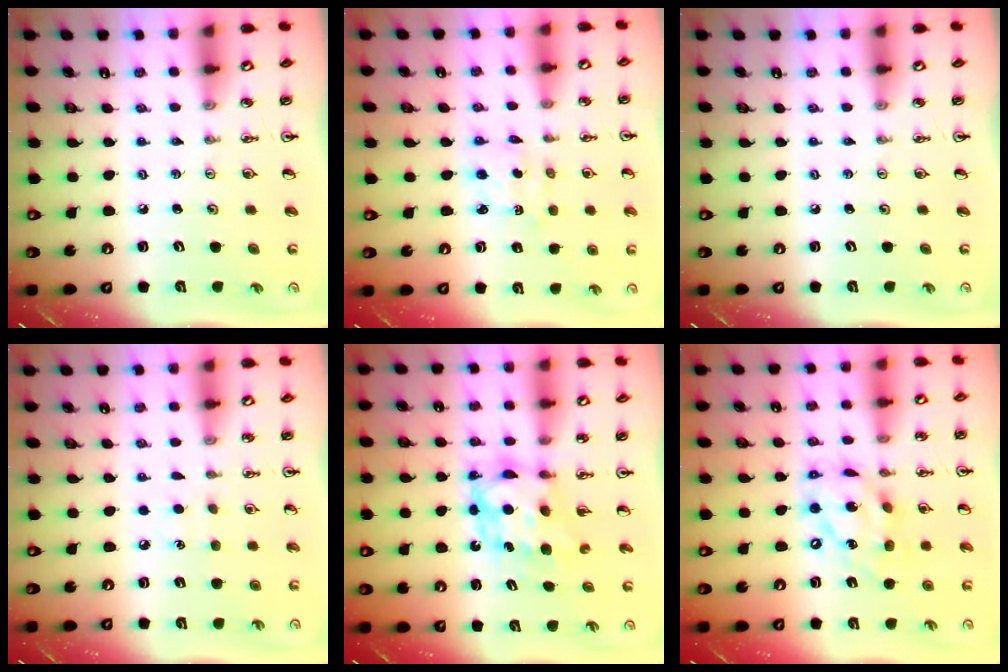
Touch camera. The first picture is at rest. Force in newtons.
{"total": 2.1, "press": 2.1, "slide": 0.4}
{"total": 0.0}
{"total": 5.0, "press": 4.9, "slide": 0.5}
{"total": 7.0, "press": 7.0, "slide": 0.3}
{"total": 14.6, "press": 14.6, "slide": 1.2}